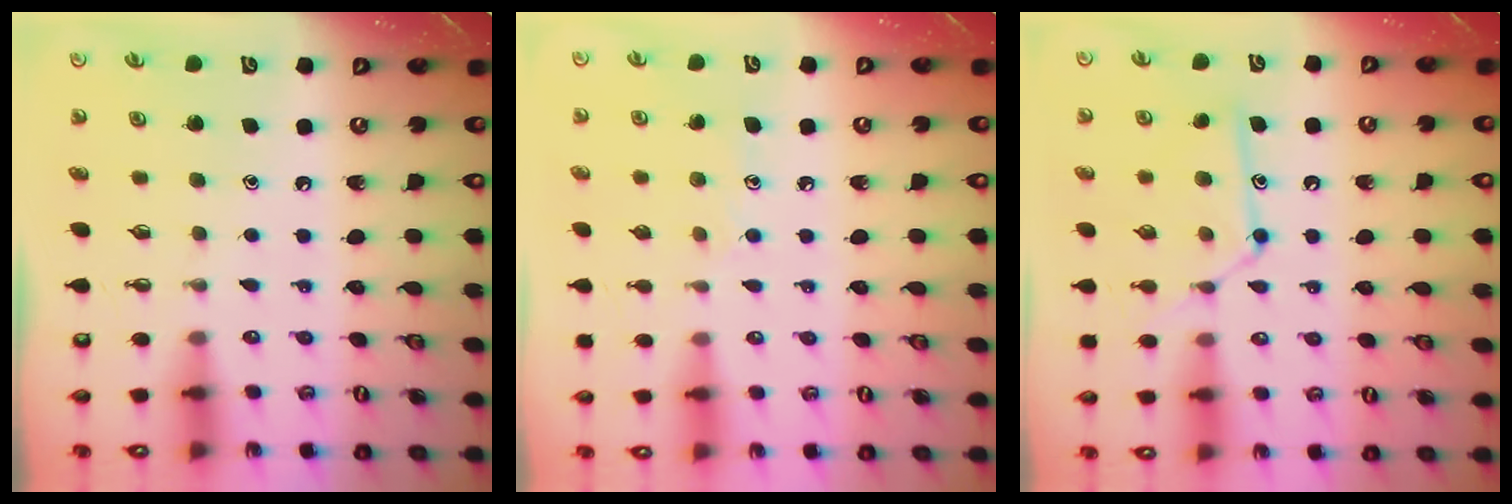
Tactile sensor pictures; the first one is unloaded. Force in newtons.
{"total": 7.1, "press": 7.1, "slide": 0.7}
{"total": 13.3, "press": 13.3, "slide": 1.0}